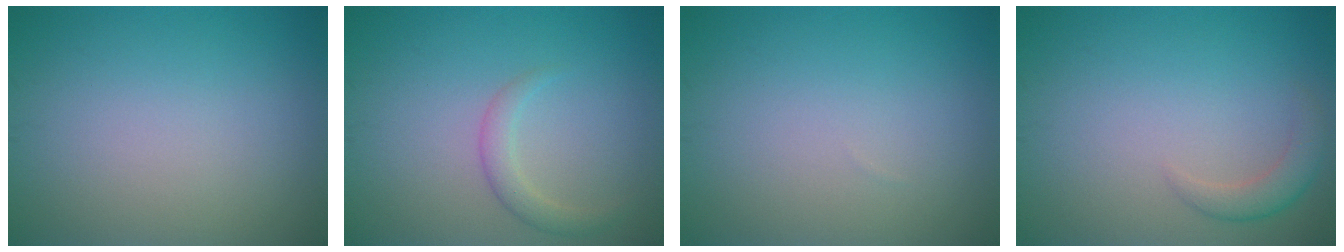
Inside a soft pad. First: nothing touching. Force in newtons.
{"total": 1.8, "press": 1.8, "slide": 0.1}
{"total": 0.0}
{"total": 2.0, "press": 2.0, "slide": 0.2}